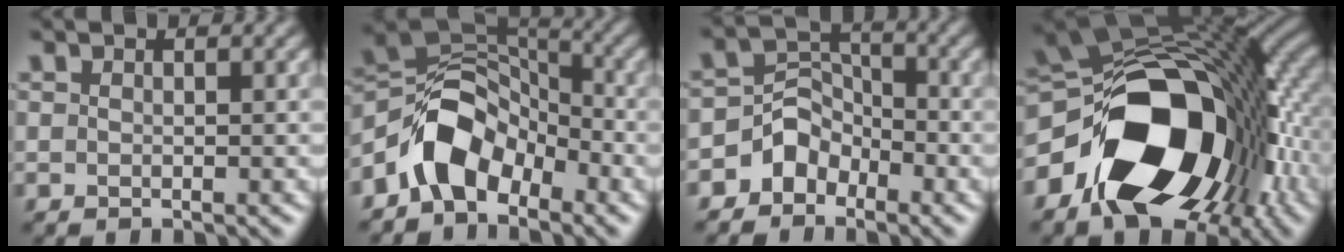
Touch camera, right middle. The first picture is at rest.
{"total": 6.8, "force": [-3.8, 4.3, 3.7], "torque": [-0.048, 0.010, -0.081]}
{"total": 3.5, "force": [-2.2, 2.5, 1.0], "torque": [-0.005, 0.010, -0.045]}
{"total": 18.6, "force": [-5.4, 11.9, 13.3], "torque": [-0.229, -0.026, -0.083]}